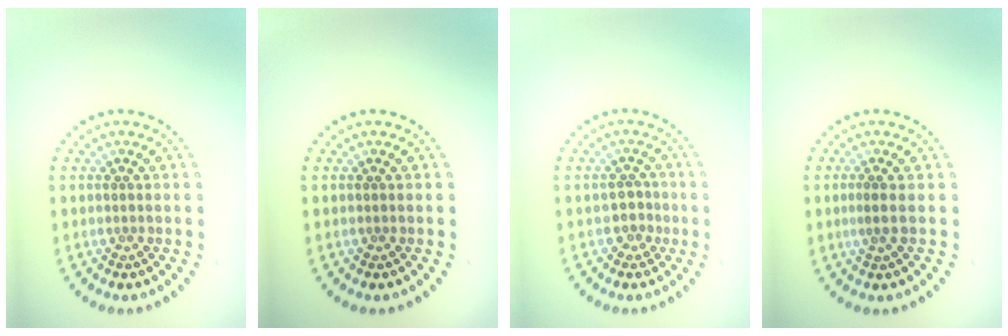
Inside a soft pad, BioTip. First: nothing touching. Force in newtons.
{"total": 0.0}
{"total": 1.6, "press": 1.3, "slide": 0.9}
{"total": 1.0, "press": 0.7, "slide": 0.7}